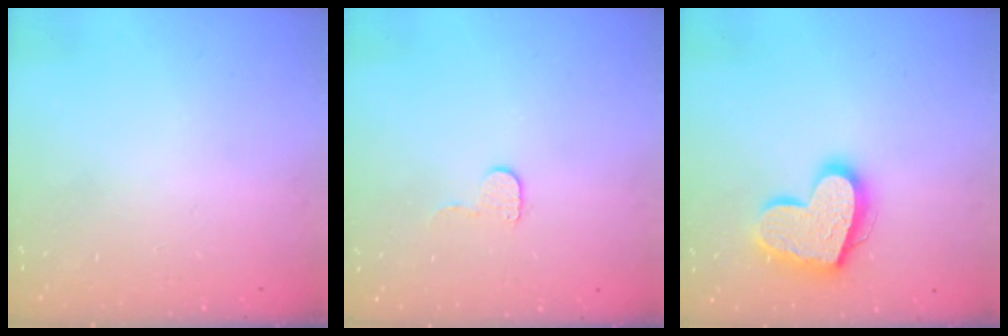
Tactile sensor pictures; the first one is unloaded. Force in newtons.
{"total": 5.0, "press": 4.9, "slide": 0.5}
{"total": 17.6, "press": 17.6, "slide": 1.4}